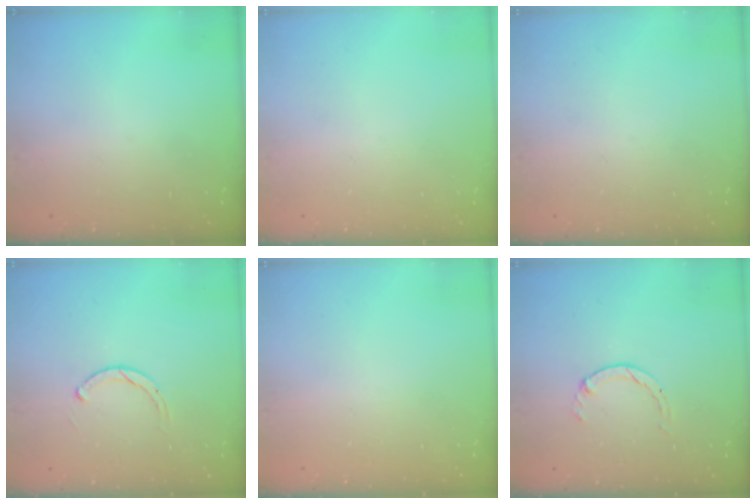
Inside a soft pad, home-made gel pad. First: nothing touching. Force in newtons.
{"total": 0.0}
{"total": 0.0}
{"total": 1.9, "press": 1.9, "slide": 0.2}
{"total": 2.6, "press": 2.6, "slide": 0.2}
{"total": 0.0}